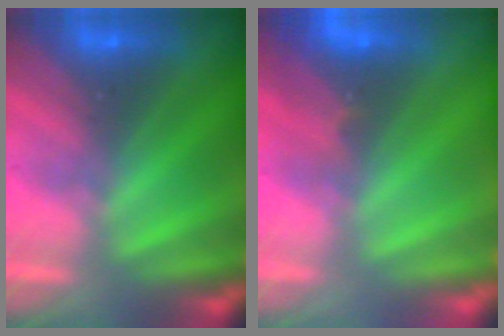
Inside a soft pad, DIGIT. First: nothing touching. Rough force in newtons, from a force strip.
{"total": 2.6}